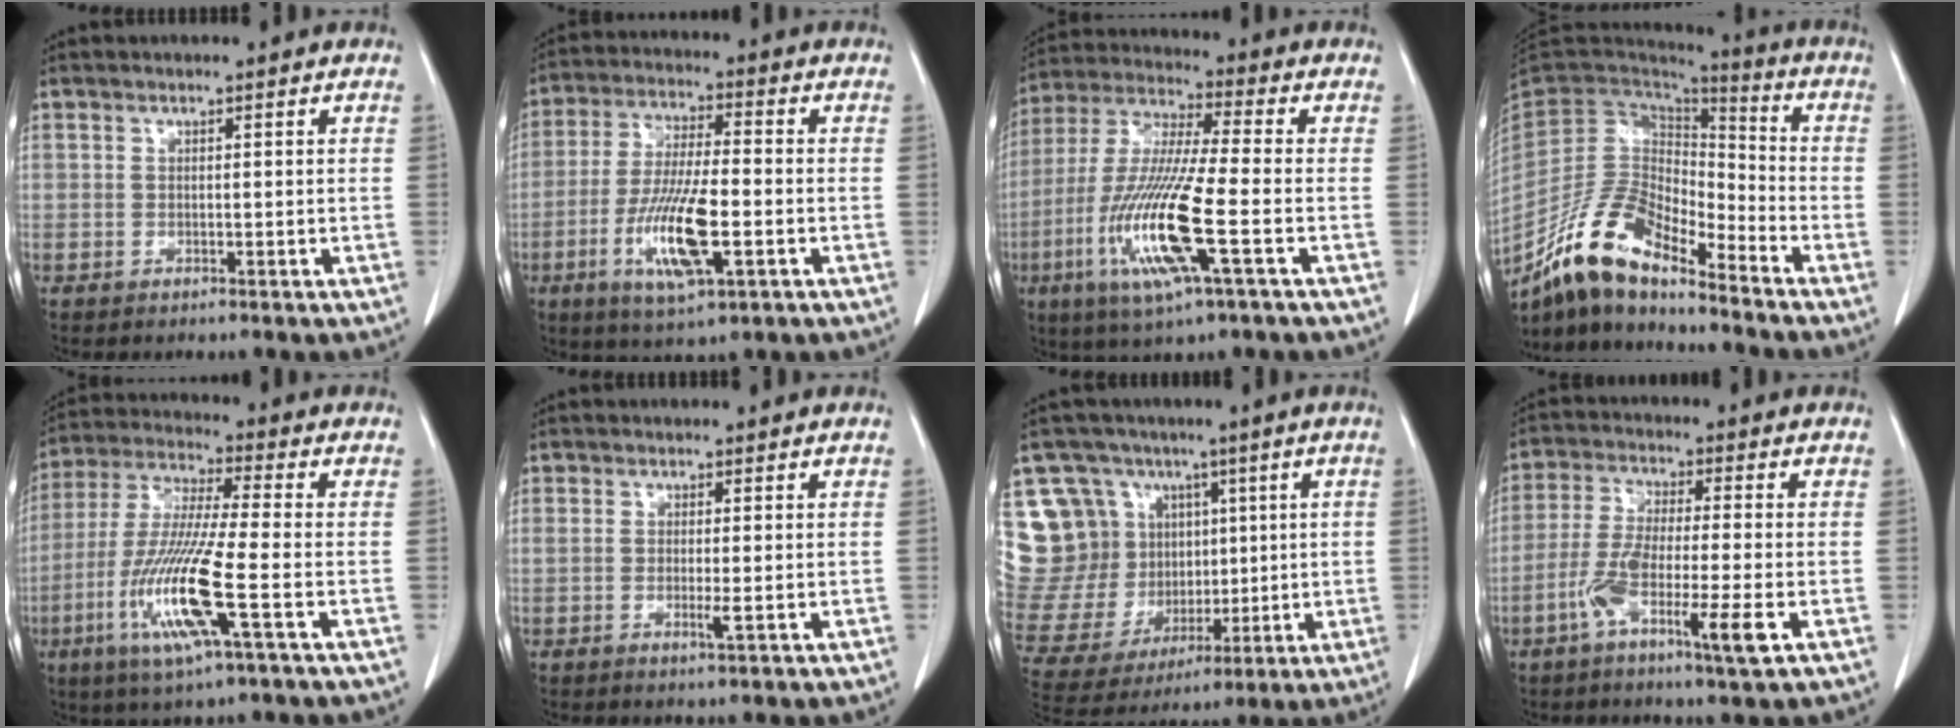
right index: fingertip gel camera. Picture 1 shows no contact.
{"total": 12.2, "force": [-3.7, 2.4, 11.4], "torque": [-0.224, -0.014, -0.065]}
{"total": 15.9, "force": [-4.9, 0.9, 15.1], "torque": [-0.319, -0.019, -0.094]}
{"total": 13.8, "force": [-11.4, 3.9, 6.7], "torque": [-0.128, 0.022, -0.214]}
{"total": 14.3, "force": [-4.7, 0.4, 13.5], "torque": [-0.285, -0.020, -0.094]}
{"total": 1.7, "force": [-0.2, 0.0, 1.7], "torque": [-0.031, -0.005, -0.003]}
{"total": 21.5, "force": [7.3, 18.2, 8.8], "torque": [-0.226, 0.075, 0.166]}
{"total": 9.2, "force": [-3.7, 0.3, 8.4], "torque": [-0.159, -0.010, -0.071]}